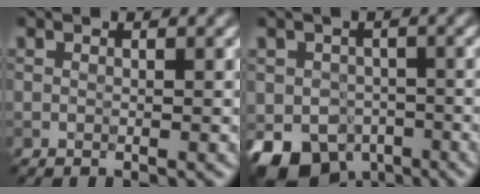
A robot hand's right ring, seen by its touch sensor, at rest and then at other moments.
{"total": 7.6, "force": [-4.1, 5.8, 3.0], "torque": [-0.042, -0.028, -0.062]}